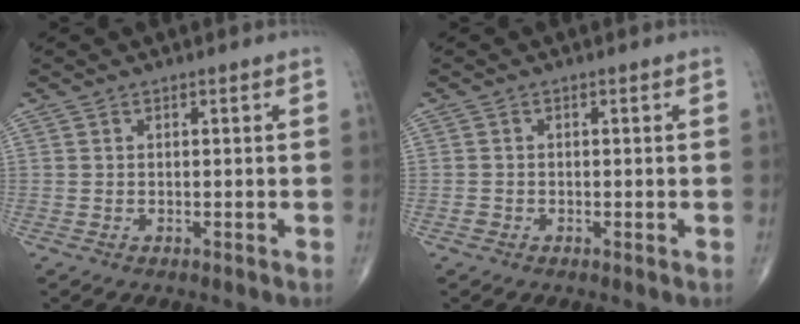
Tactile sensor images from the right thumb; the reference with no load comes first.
{"total": 0.8, "force": [-0.4, 0.6, 0.3], "torque": [-0.005, 0.000, -0.010]}